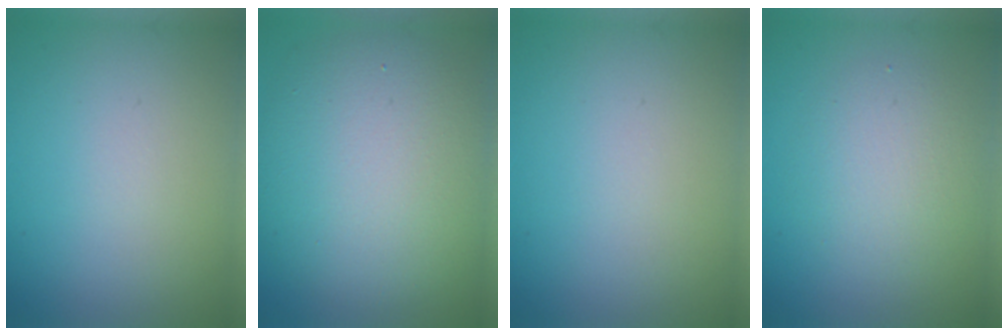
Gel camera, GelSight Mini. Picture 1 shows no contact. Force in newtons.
{"total": 10.2, "press": 10.1, "slide": 1.0}
{"total": 0.0}
{"total": 3.2, "press": 3.2, "slide": 0.1}